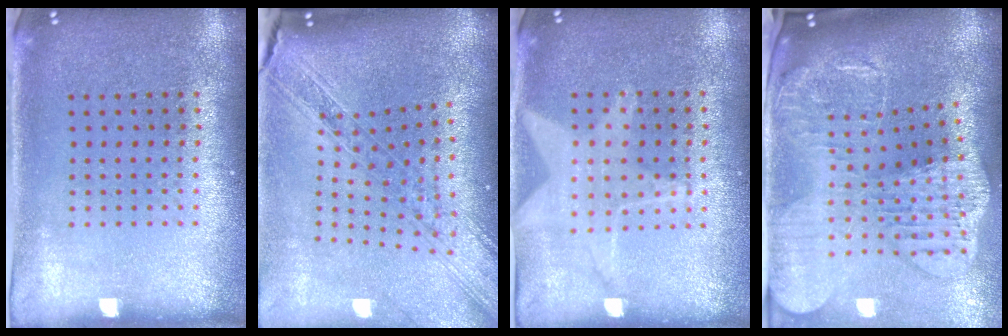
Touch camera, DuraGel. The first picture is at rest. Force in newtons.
{"total": 2.3, "press": 1.9, "slide": 1.3}
{"total": 1.2, "press": 1.2, "slide": 0.3}
{"total": 3.8, "press": 2.9, "slide": 2.4}